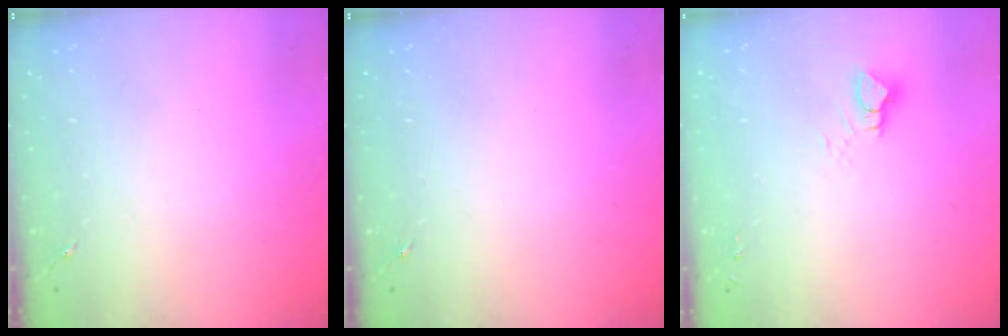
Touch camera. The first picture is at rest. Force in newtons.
{"total": 0.0}
{"total": 4.6, "press": 4.5, "slide": 0.5}